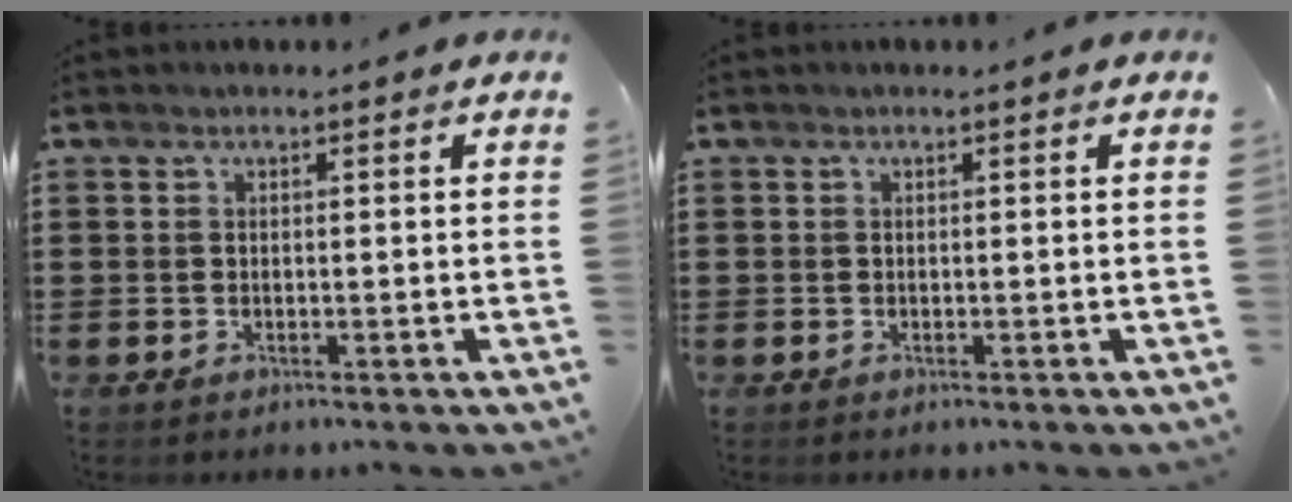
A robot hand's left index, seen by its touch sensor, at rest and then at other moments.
{"total": 0.0}